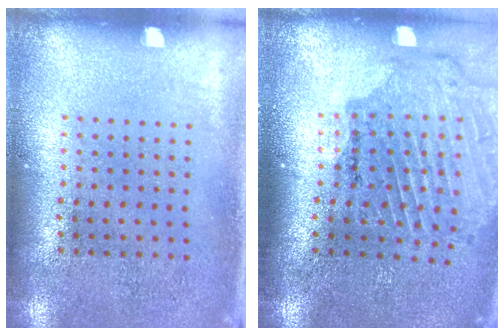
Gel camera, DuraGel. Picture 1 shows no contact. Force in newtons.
{"total": 1.6, "press": 1.6, "slide": 0.2}